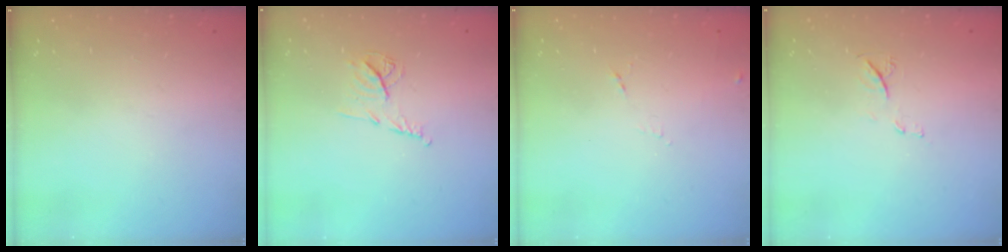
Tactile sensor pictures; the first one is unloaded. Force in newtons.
{"total": 7.9, "press": 7.9, "slide": 0.3}
{"total": 4.4, "press": 4.3, "slide": 1.0}
{"total": 5.6, "press": 5.6, "slide": 0.7}